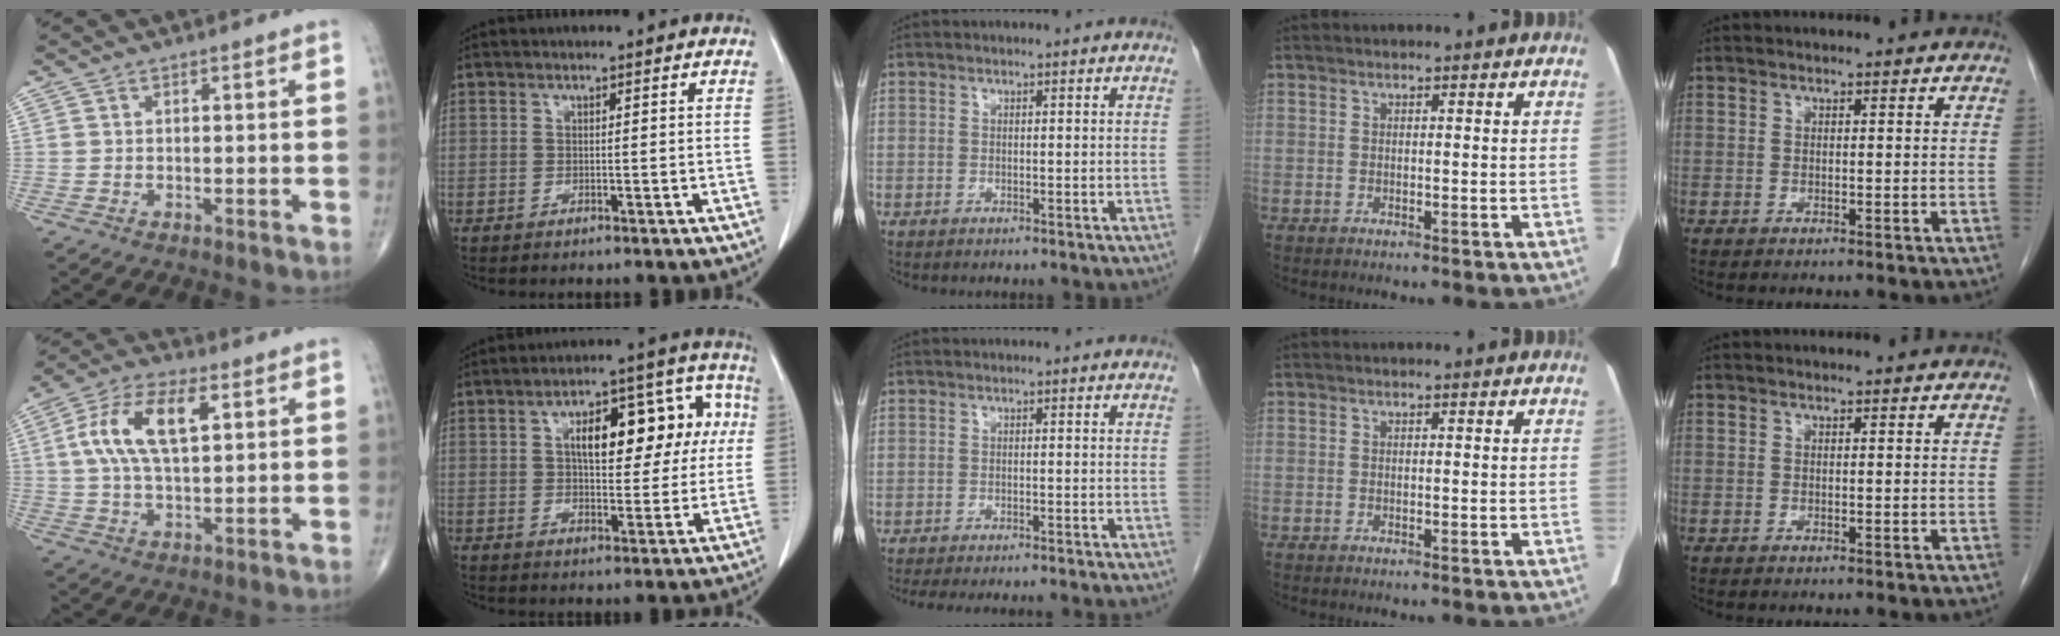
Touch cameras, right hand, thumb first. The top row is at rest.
{"thumb": {"total": 12.9, "force": [3.3, 5.9, 10.9], "torque": [-0.215, 0.011, 0.060]}, "index": {"total": 14.2, "force": [2.9, 6.3, 12.4], "torque": [-0.160, 0.050, 0.044]}, "middle": {"total": 13.0, "force": [-11.8, 0.9, 5.3], "torque": [-0.068, -0.019, -0.147]}}